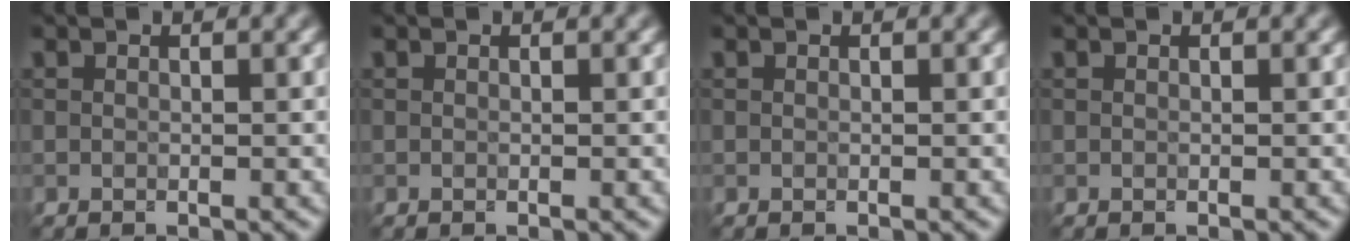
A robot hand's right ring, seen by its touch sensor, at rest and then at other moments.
{"total": 0.0}
{"total": 0.0}
{"total": 0.0}